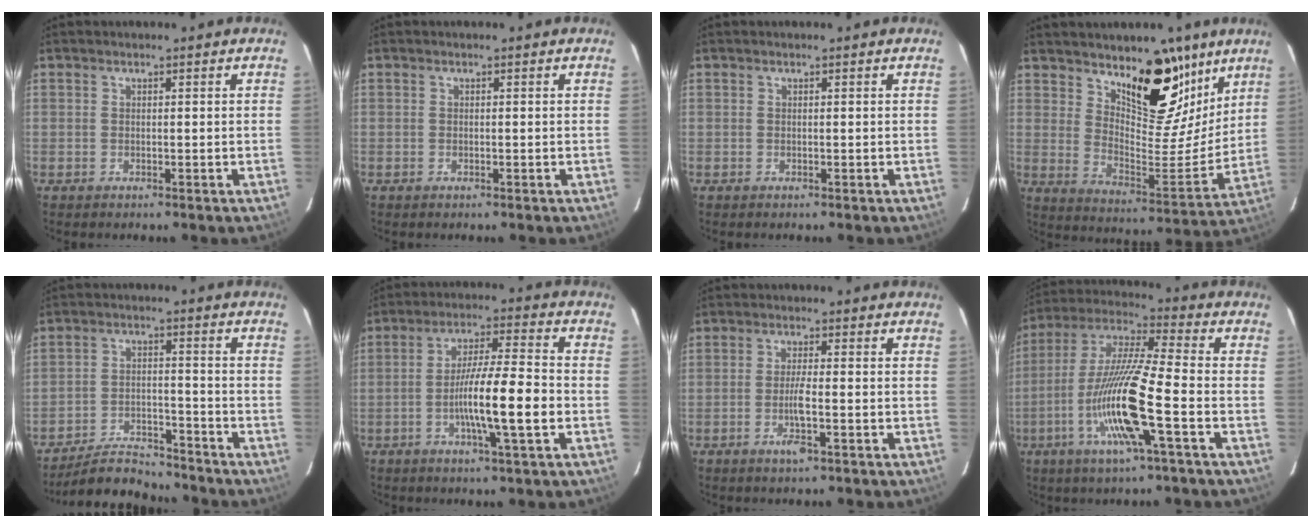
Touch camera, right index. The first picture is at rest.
{"total": 0.0}
{"total": 0.0}
{"total": 15.2, "force": [10.1, 6.0, 9.6], "torque": [-0.117, -0.023, 0.167]}
{"total": 7.6, "force": [-7.4, 1.6, 0.7], "torque": [-0.010, 0.002, -0.128]}
{"total": 11.4, "force": [-2.8, 0.3, 11.0], "torque": [-0.192, 0.000, -0.055]}
{"total": 3.8, "force": [-1.5, 0.0, 3.5], "torque": [-0.070, -0.006, -0.028]}
{"total": 15.5, "force": [-4.9, 0.3, 14.7], "torque": [-0.299, -0.007, -0.097]}